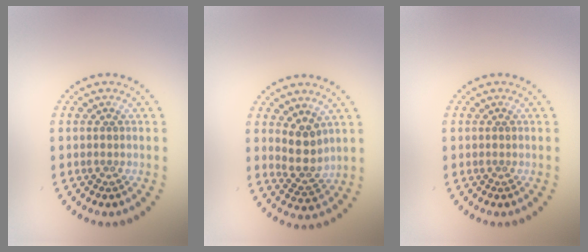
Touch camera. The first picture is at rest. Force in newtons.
{"total": 2.8, "press": 2.3, "slide": 1.6}
{"total": 0.0}